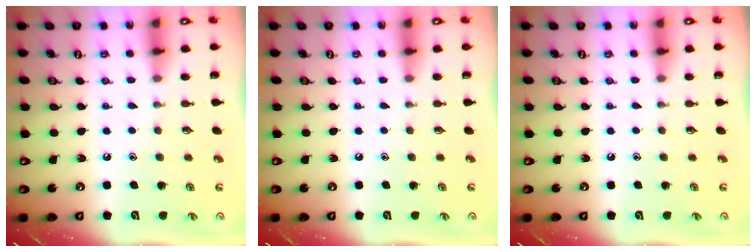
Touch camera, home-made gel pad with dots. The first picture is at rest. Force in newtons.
{"total": 0.0}
{"total": 0.0}